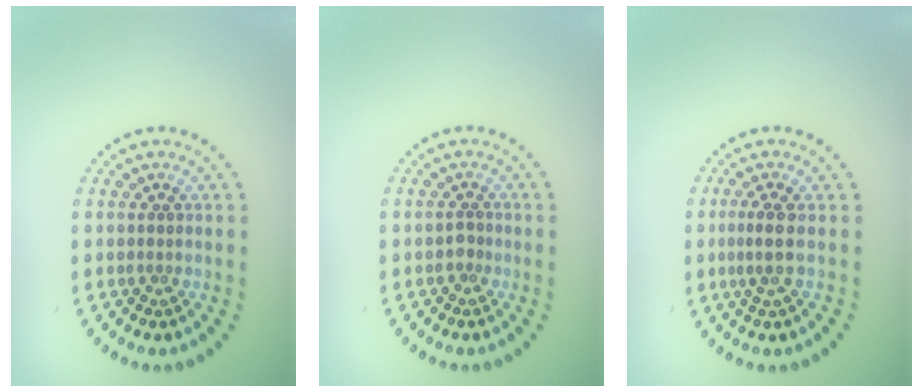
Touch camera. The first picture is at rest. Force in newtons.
{"total": 0.9, "press": 0.7, "slide": 0.6}
{"total": 2.0, "press": 1.4, "slide": 1.4}